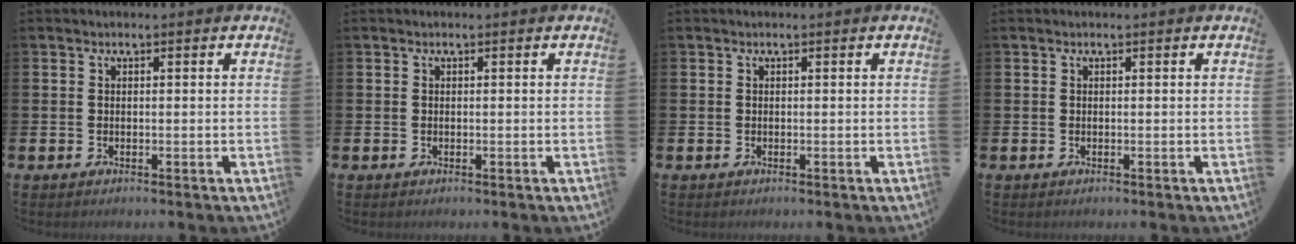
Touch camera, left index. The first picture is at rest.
{"total": 0.0}
{"total": 0.0}
{"total": 0.0}